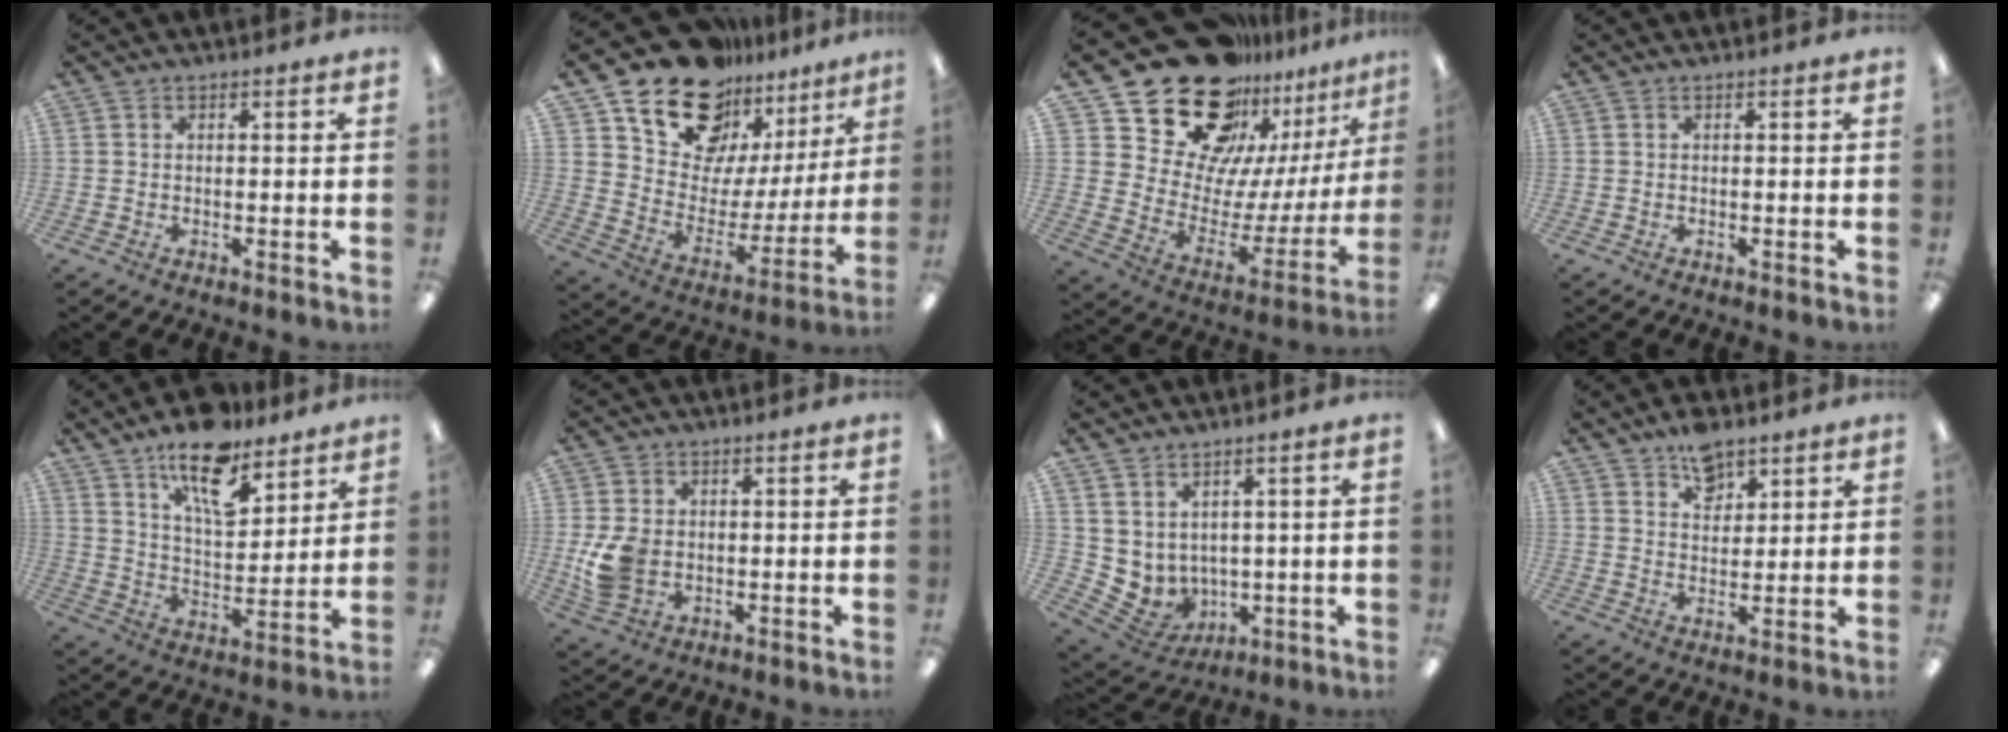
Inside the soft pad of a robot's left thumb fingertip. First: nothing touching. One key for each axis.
{"total": 18.9, "fx": 15.1, "fy": 10.1, "fz": 5.1, "tx": -0.106, "ty": -0.120, "tz": 0.272}
{"total": 26.1, "fx": 20.5, "fy": 13.0, "fz": 9.8, "tx": -0.158, "ty": -0.150, "tz": 0.383}
{"total": 0.0}
{"total": 15.0, "fx": 10.6, "fy": 6.4, "fz": 8.4, "tx": -0.126, "ty": -0.058, "tz": 0.183}
{"total": 8.1, "fx": -0.6, "fy": 6.4, "fz": 4.9, "tx": -0.110, "ty": 0.005, "tz": -0.010}
{"total": 5.4, "fx": 3.3, "fy": 4.3, "fz": 0.6, "tx": -0.036, "ty": -0.031, "tz": 0.074}
{"total": 7.1, "fx": 5.2, "fy": 4.0, "fz": 2.7, "tx": -0.029, "ty": -0.027, "tz": 0.091}